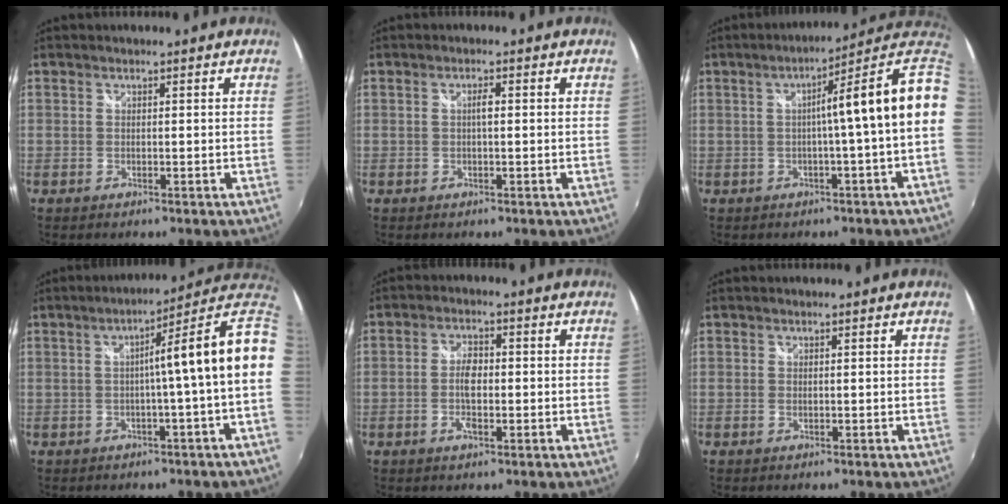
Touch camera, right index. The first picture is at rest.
{"total": 1.3, "force": [0.0, 0.3, 1.3], "torque": [-0.023, 0.004, -0.002]}
{"total": 11.5, "force": [2.3, -2.1, 11.0], "torque": [-0.137, -0.001, 0.028]}
{"total": 11.5, "force": [2.0, -2.1, 11.1], "torque": [-0.140, 0.001, 0.024]}
{"total": 4.4, "force": [-0.9, 2.1, 3.7], "torque": [-0.075, 0.003, -0.017]}
{"total": 0.0}